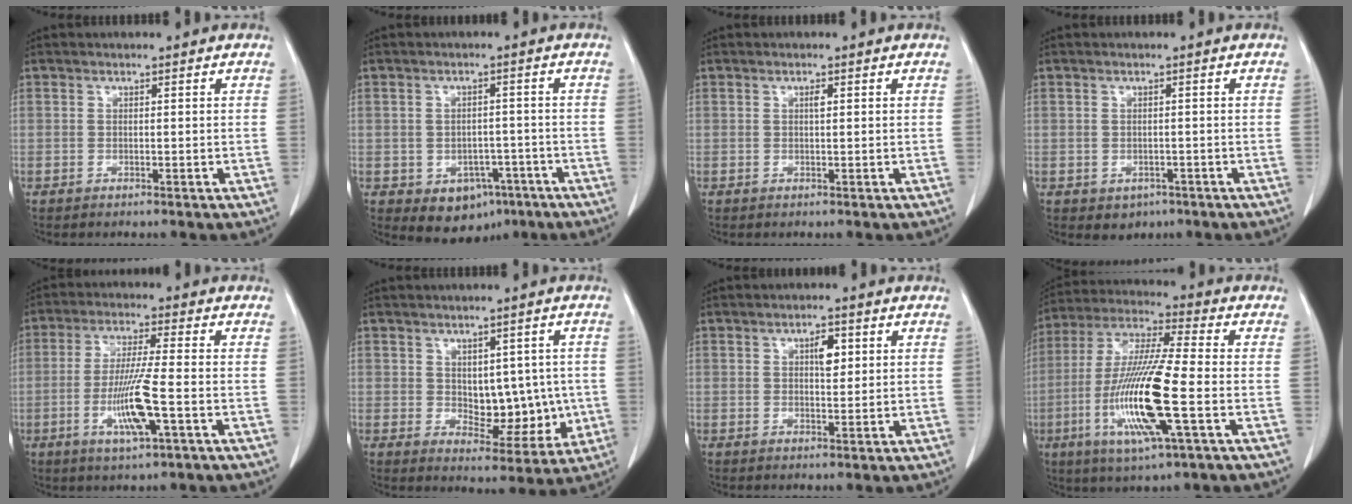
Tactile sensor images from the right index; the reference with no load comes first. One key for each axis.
{"total": 6.7, "fx": -3.3, "fy": 5.0, "fz": 3.0, "tx": -0.034, "ty": 0.007, "tz": -0.036}
{"total": 0.8, "fx": 0.2, "fy": 0.2, "fz": 0.7, "tx": -0.015, "ty": 0.001, "tz": 0.004}
{"total": 2.5, "fx": -1.1, "fy": 2.1, "fz": 0.8, "tx": -0.008, "ty": 0.003, "tz": -0.006}
{"total": 9.1, "fx": -2.7, "fy": 0.1, "fz": 8.7, "tx": -0.172, "ty": -0.012, "tz": -0.051}
{"total": 8.2, "fx": 0.2, "fy": 4.9, "fz": 6.5, "tx": -0.072, "ty": 0.006, "tz": 0.022}
{"total": 3.1, "fx": 1.0, "fy": 1.3, "fz": 2.6, "tx": -0.041, "ty": 0.001, "tz": 0.016}
{"total": 16.5, "fx": -4.2, "fy": 0.8, "fz": 15.9, "tx": -0.330, "ty": -0.017, "tz": -0.080}